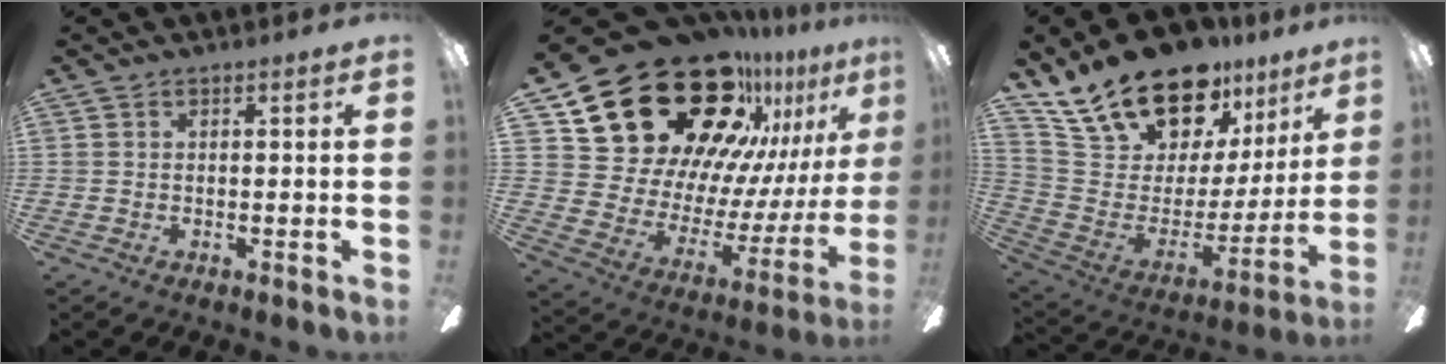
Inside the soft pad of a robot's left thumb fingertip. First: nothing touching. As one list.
[{"total": 29.8, "force": [20.5, 16.2, 14.3], "torque": [-0.201, -0.160, 0.403]}, {"total": 21.9, "force": [18.0, 9.5, 8.1], "torque": [-0.154, -0.127, 0.336]}]